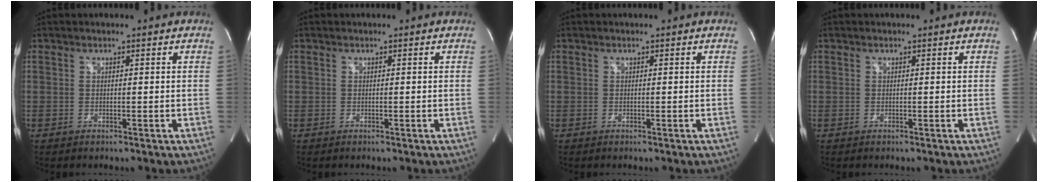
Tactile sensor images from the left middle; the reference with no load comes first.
{"total": 0.0}
{"total": 0.0}
{"total": 0.0}